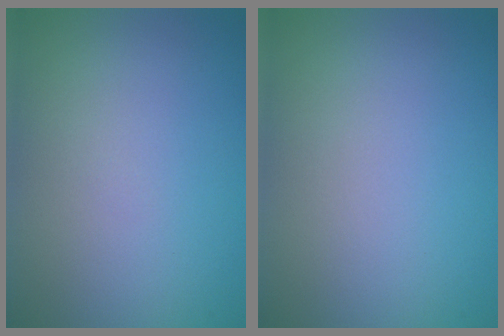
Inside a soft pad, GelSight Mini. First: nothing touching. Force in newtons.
{"total": 0.0}